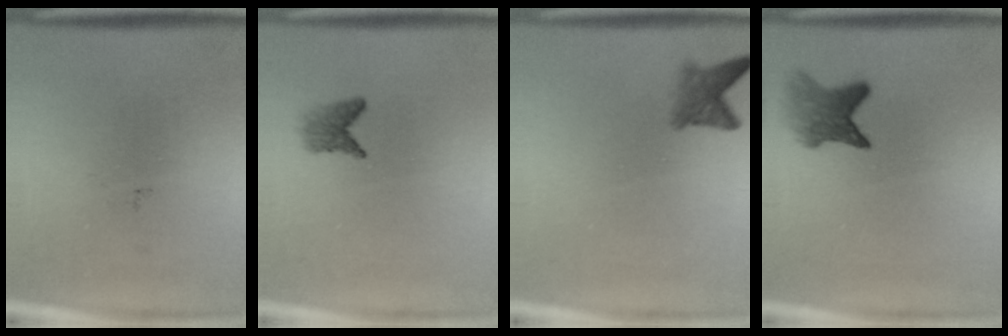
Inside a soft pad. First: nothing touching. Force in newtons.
{"total": 1.9}
{"total": 2.5}
{"total": 3.9}